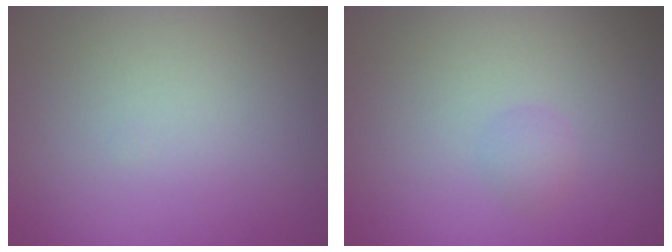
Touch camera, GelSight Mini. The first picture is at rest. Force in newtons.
{"total": 1.1, "press": 1.1, "slide": 0.0}